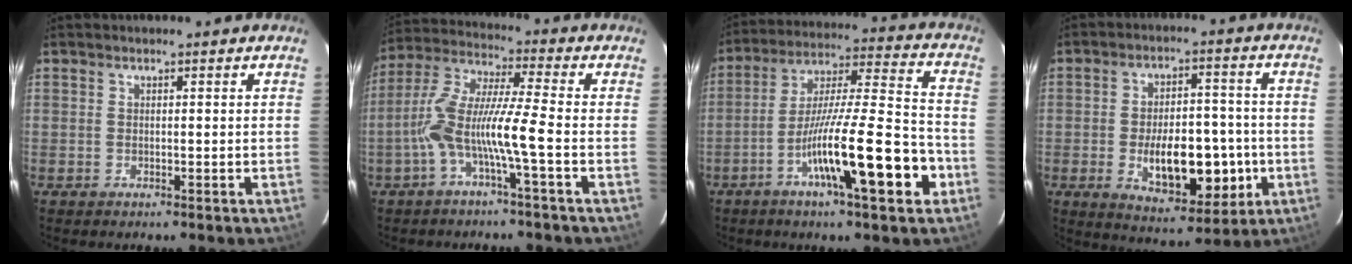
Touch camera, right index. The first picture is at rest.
{"total": 10.3, "force": [-3.3, -0.3, 9.8], "torque": [-0.206, 0.022, -0.069]}
{"total": 17.9, "force": [-7.3, 1.4, 16.3], "torque": [-0.273, -0.004, -0.119]}
{"total": 13.5, "force": [-3.0, 6.3, 11.5], "torque": [-0.178, 0.008, -0.035]}